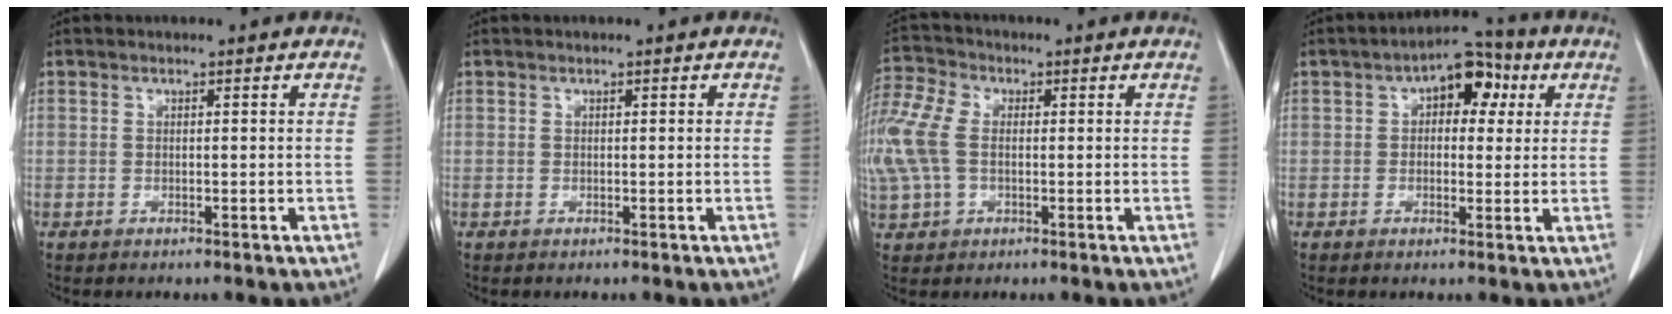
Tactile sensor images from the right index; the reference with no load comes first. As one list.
[{"total": 0.0}, {"total": 14.2, "force": [0.1, 9.2, 10.8], "torque": [-0.312, 0.030, 0.003]}, {"total": 7.6, "force": [2.5, 4.1, 5.8], "torque": [-0.076, 0.032, 0.031]}]